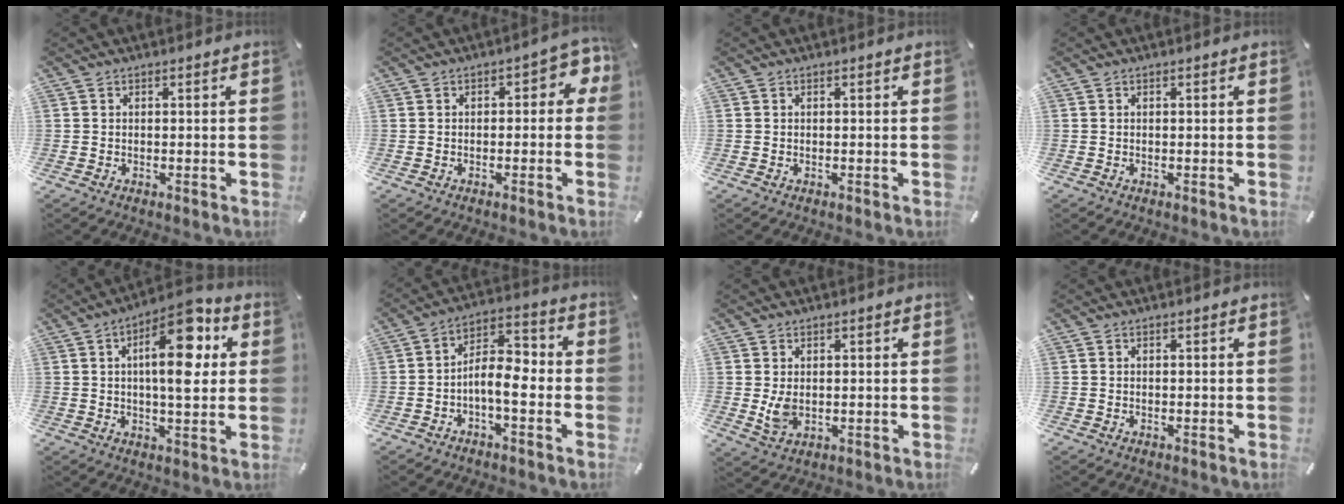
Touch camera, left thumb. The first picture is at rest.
{"total": 4.4, "force": [-0.2, 2.6, 3.6], "torque": [-0.052, 0.009, -0.008]}
{"total": 0.0}
{"total": 0.0}
{"total": 15.4, "force": [4.7, 6.0, 13.3], "torque": [-0.214, -0.020, 0.070]}
{"total": 7.9, "force": [-3.1, 3.7, 6.3], "torque": [-0.118, 0.006, -0.057]}
{"total": 4.6, "force": [0.3, 3.2, 3.3], "torque": [-0.074, -0.007, 0.002]}
{"total": 0.0}